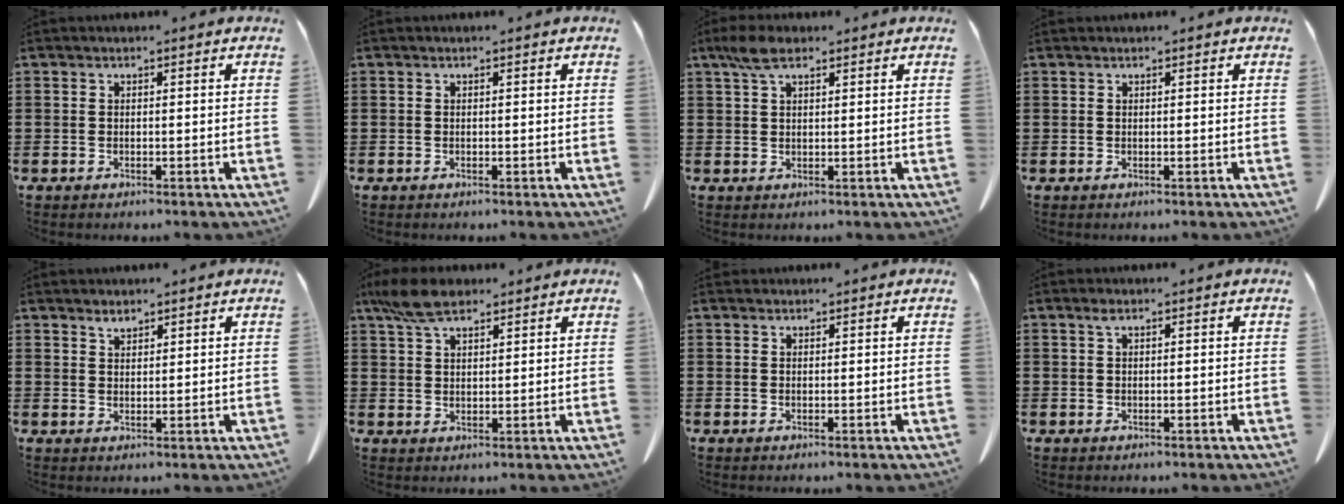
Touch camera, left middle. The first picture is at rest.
{"total": 0.0}
{"total": 4.1, "force": [2.4, 1.6, 2.9], "torque": [-0.064, 0.004, 0.045]}
{"total": 0.0}
{"total": 1.7, "force": [1.6, 0.4, 0.4], "torque": [-0.012, -0.002, 0.032]}
{"total": 6.6, "force": [4.8, 2.4, 3.8], "torque": [-0.089, -0.001, 0.091]}
{"total": 0.6, "force": [0.6, 0.2, 0.0], "torque": [-0.003, -0.002, 0.013]}
{"total": 1.0, "force": [0.5, 0.4, 0.8], "torque": [-0.019, 0.002, 0.009]}